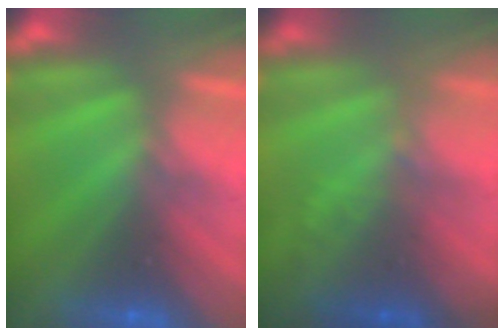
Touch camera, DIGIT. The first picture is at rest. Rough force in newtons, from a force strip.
{"total": 1.9}